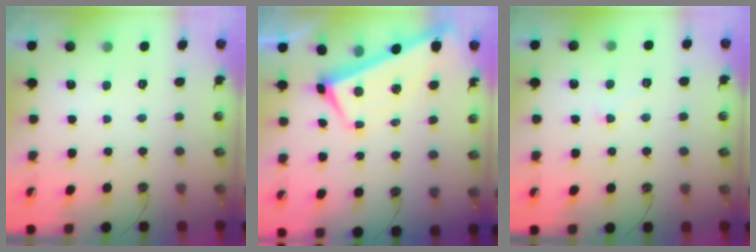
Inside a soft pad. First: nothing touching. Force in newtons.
{"total": 2.6, "press": 2.5, "slide": 0.6}
{"total": 2.2, "press": 2.1, "slide": 0.6}